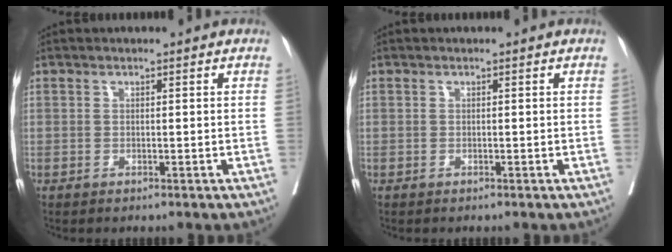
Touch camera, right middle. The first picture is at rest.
{"total": 0.0}